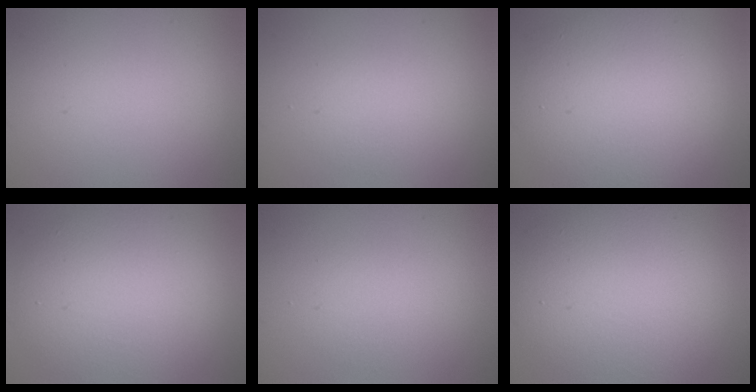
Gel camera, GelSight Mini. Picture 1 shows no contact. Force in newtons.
{"total": 1.9, "press": 1.9, "slide": 0.1}
{"total": 9.1, "press": 9.1, "slide": 0.1}
{"total": 7.6, "press": 7.6, "slide": 0.2}
{"total": 1.9, "press": 1.9, "slide": 0.1}
{"total": 10.4, "press": 10.3, "slide": 0.7}